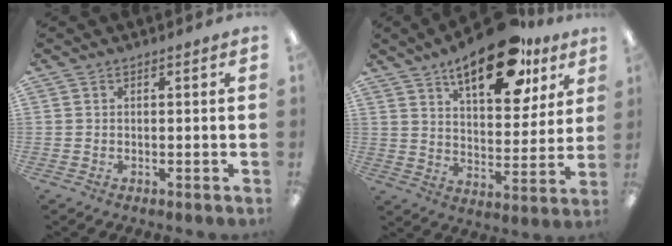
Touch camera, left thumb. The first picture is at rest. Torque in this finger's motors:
{"motor_torque": [0.57, 0.70, 1.32, -1.45, 0.13]}